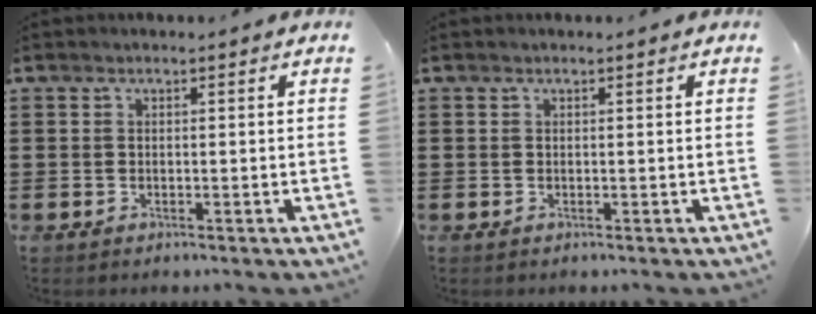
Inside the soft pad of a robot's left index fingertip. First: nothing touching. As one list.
[{"total": 0.0}]